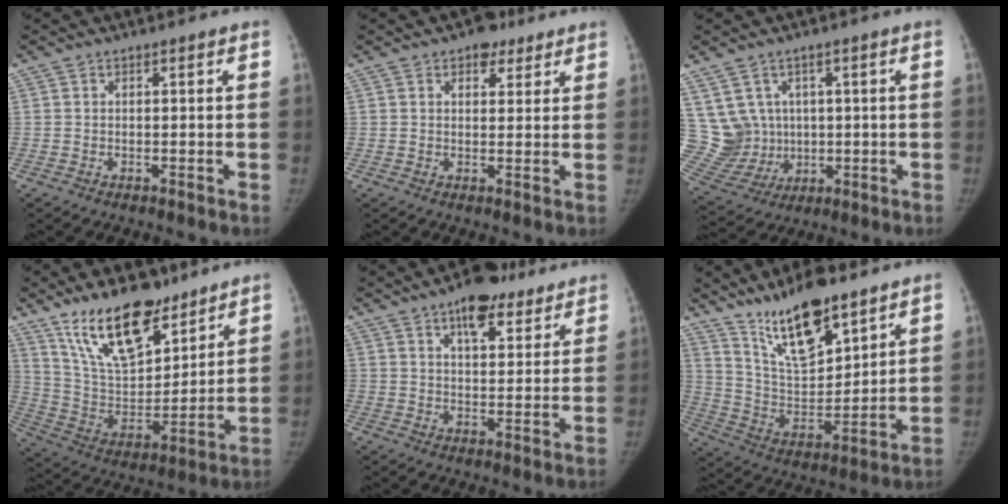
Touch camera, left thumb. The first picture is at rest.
{"total": 4.5, "force": [2.8, 3.0, 1.8], "torque": [0.007, -0.011, 0.036]}
{"total": 10.9, "force": [2.8, 10.0, 3.1], "torque": [-0.037, 0.009, 0.084]}
{"total": 19.5, "force": [13.6, 8.5, 11.0], "torque": [-0.142, -0.077, 0.250]}
{"total": 11.4, "force": [7.3, 5.3, 7.0], "torque": [-0.062, -0.028, 0.104]}
{"total": 16.8, "force": [12.0, 5.6, 10.3], "torque": [-0.139, -0.073, 0.225]}